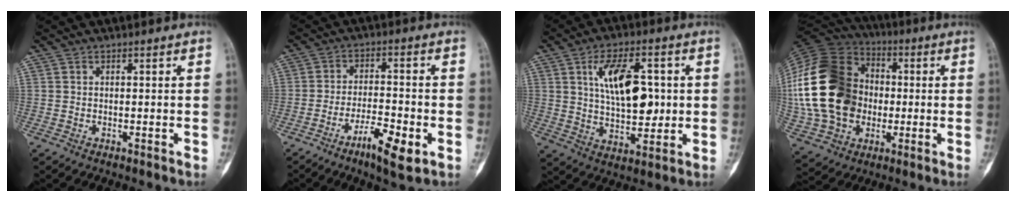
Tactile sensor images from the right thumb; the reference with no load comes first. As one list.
[{"total": 8.1, "force": [-4.0, 1.9, 6.8], "torque": [-0.121, 0.016, -0.067]}, {"total": 13.9, "force": [2.6, 7.1, 11.6], "torque": [-0.167, -0.008, 0.049]}, {"total": 25.2, "force": [-0.2, 19.6, 15.9], "torque": [-0.311, 0.022, 0.005]}]